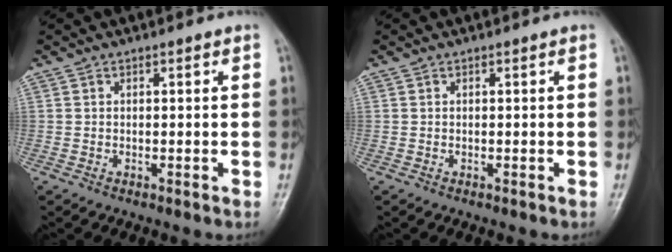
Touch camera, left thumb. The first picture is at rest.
{"total": 0.0}